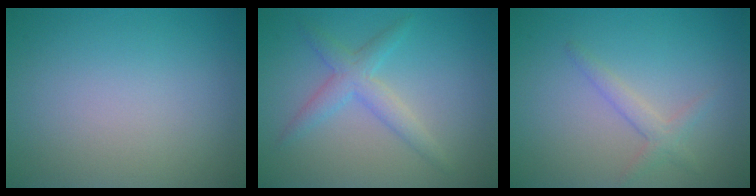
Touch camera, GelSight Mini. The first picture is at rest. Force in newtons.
{"total": 2.8, "press": 2.8, "slide": 0.1}
{"total": 1.8, "press": 1.8, "slide": 0.1}